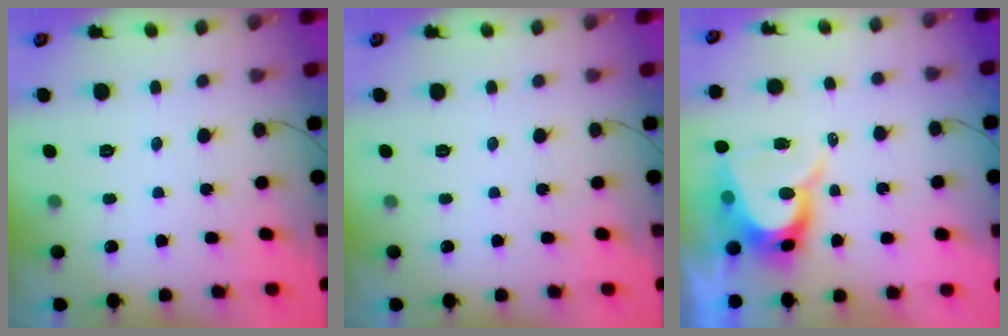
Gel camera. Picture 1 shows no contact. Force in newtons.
{"total": 0.0}
{"total": 9.8, "press": 9.7, "slide": 0.7}